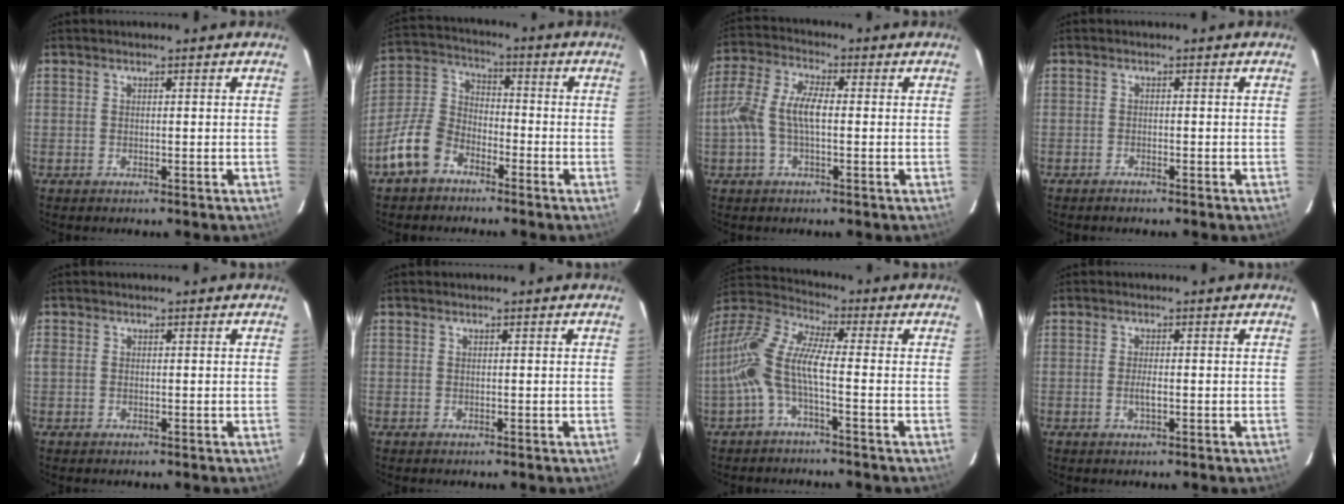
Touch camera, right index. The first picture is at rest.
{"total": 11.2, "force": [-6.9, 7.1, 5.3], "torque": [-0.123, 0.029, -0.135]}
{"total": 8.7, "force": [-0.7, 3.6, 7.9], "torque": [-0.173, 0.018, -0.017]}
{"total": 0.9, "force": [-0.9, 0.0, 0.3], "torque": [-0.012, -0.001, -0.019]}
{"total": 1.0, "force": [-0.1, 0.8, 0.6], "torque": [-0.014, 0.000, -0.004]}
{"total": 0.0}
{"total": 11.8, "force": [-2.3, 3.2, 11.2], "torque": [-0.229, 0.009, -0.052]}
{"total": 1.9, "force": [-0.5, 0.4, 1.7], "torque": [-0.036, -0.003, -0.009]}